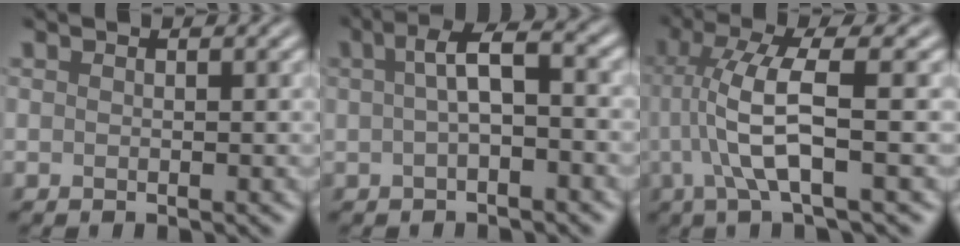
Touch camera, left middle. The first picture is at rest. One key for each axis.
{"total": 3.9, "fx": 0.4, "fy": 1.3, "fz": 3.7, "tx": -0.068, "ty": 0.013, "tz": 0.002}
{"total": 5.8, "fx": -0.2, "fy": 0.9, "fz": 5.7, "tx": -0.125, "ty": 0.012, "tz": -0.003}